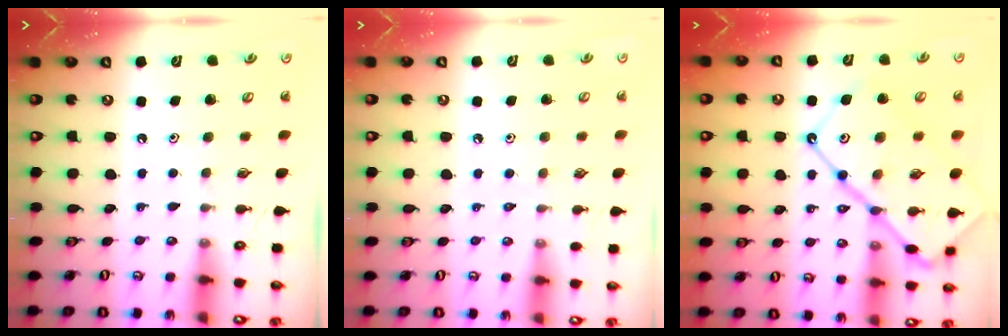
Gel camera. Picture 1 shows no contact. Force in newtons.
{"total": 2.4, "press": 2.4, "slide": 0.5}
{"total": 19.7, "press": 19.6, "slide": 1.9}